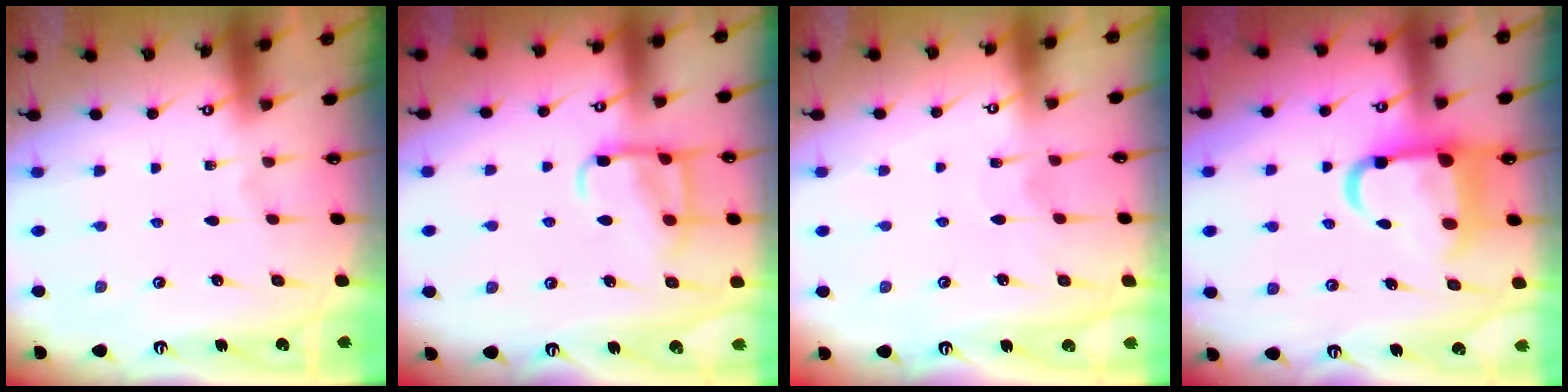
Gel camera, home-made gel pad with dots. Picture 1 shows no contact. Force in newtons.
{"total": 11.8, "press": 11.7, "slide": 1.2}
{"total": 5.8, "press": 5.8, "slide": 0.6}
{"total": 12.7, "press": 12.6, "slide": 1.6}